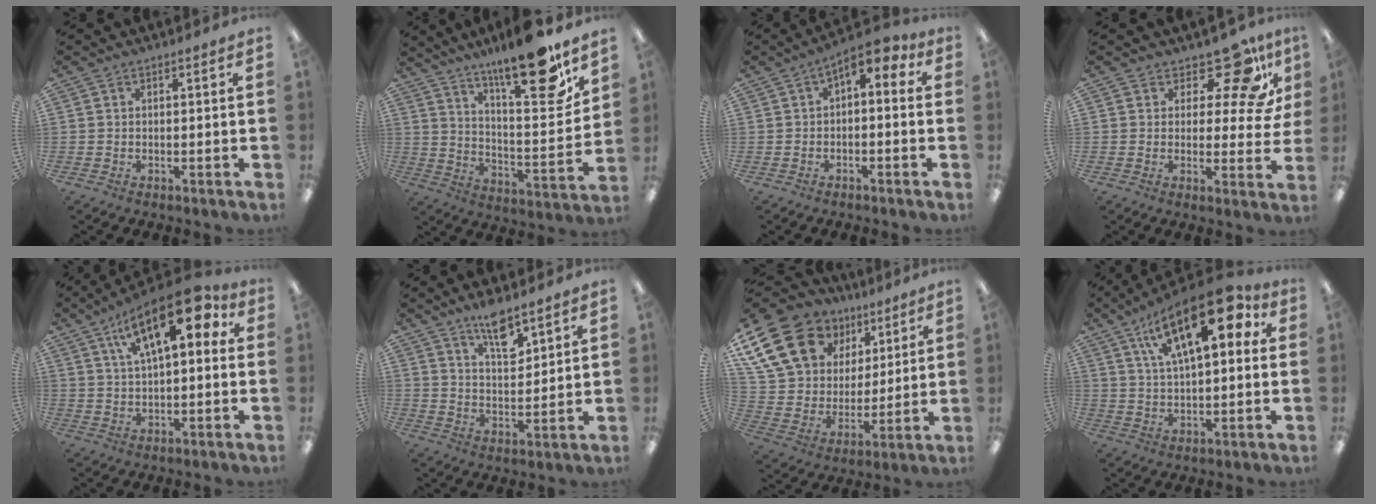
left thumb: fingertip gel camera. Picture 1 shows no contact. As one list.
[{"total": 19.5, "force": [15.0, 3.9, 11.9], "torque": [-0.178, -0.109, 0.240]}, {"total": 5.8, "force": [1.6, 3.0, 4.7], "torque": [-0.068, -0.010, 0.021]}, {"total": 13.5, "force": [9.2, 5.4, 8.3], "torque": [-0.118, -0.064, 0.156]}, {"total": 17.6, "force": [7.6, 7.6, 14.0], "torque": [-0.215, -0.029, 0.120]}, {"total": 8.3, "force": [6.4, 2.6, 4.5], "torque": [-0.065, -0.043, 0.109]}, {"total": 21.4, "force": [11.9, 14.8, 9.8], "torque": [-0.201, -0.054, 0.228]}, {"total": 21.2, "force": [9.8, 9.1, 16.4], "torque": [-0.264, -0.037, 0.153]}]